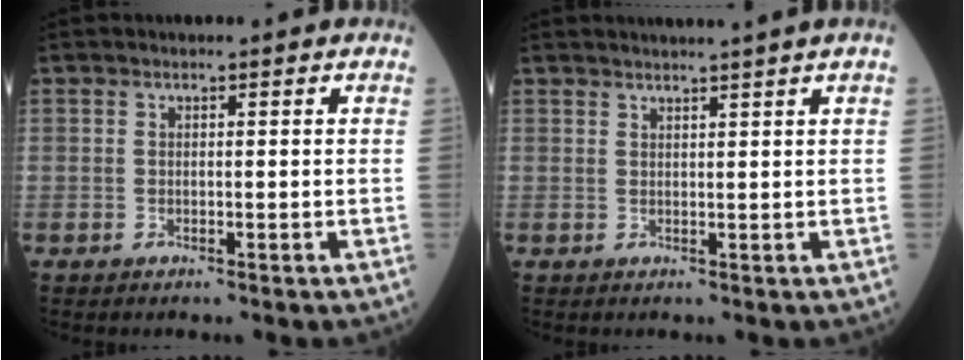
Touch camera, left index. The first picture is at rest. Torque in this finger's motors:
{"motor_torque": [-0.13, -0.16, 0.04, 0.06]}